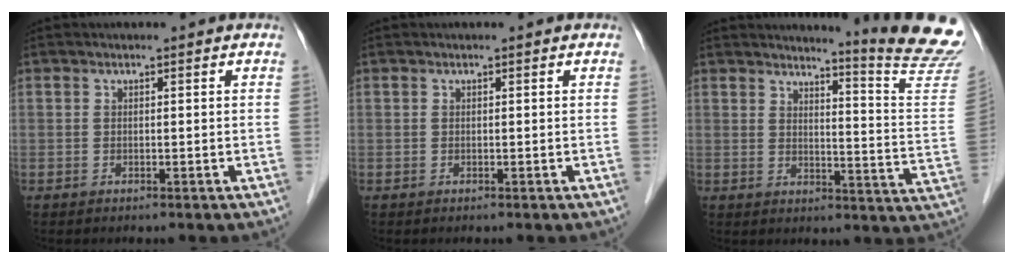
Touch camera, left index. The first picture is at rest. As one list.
[{"total": 0.0}, {"total": 14.8, "force": [14.0, -2.5, 3.8], "torque": [-0.051, -0.134, 0.147]}]